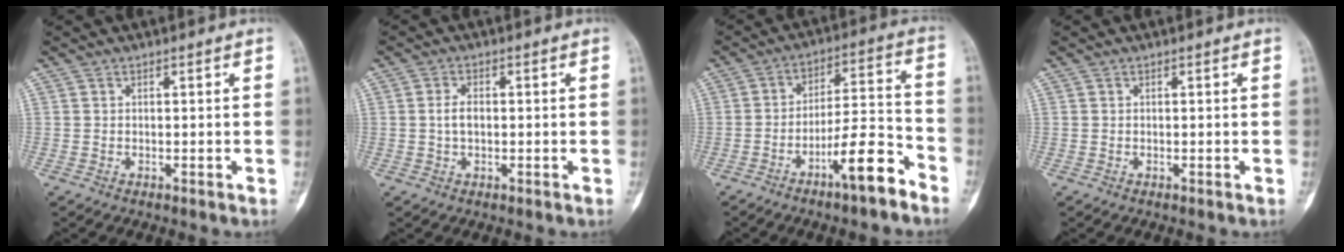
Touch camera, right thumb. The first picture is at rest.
{"total": 2.7, "force": [0.0, 1.6, 2.2], "torque": [-0.043, 0.006, -0.004]}
{"total": 11.5, "force": [-7.2, 2.3, 8.6], "torque": [-0.141, 0.065, -0.119]}
{"total": 0.0}